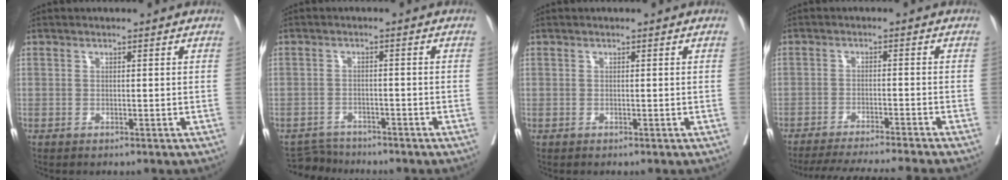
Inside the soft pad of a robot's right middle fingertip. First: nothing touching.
{"total": 3.7, "force": [-3.7, 0.4, -0.6], "torque": [0.011, -0.008, -0.063]}
{"total": 0.0}
{"total": 13.2, "force": [-12.0, -1.8, 5.3], "torque": [-0.061, -0.026, -0.177]}